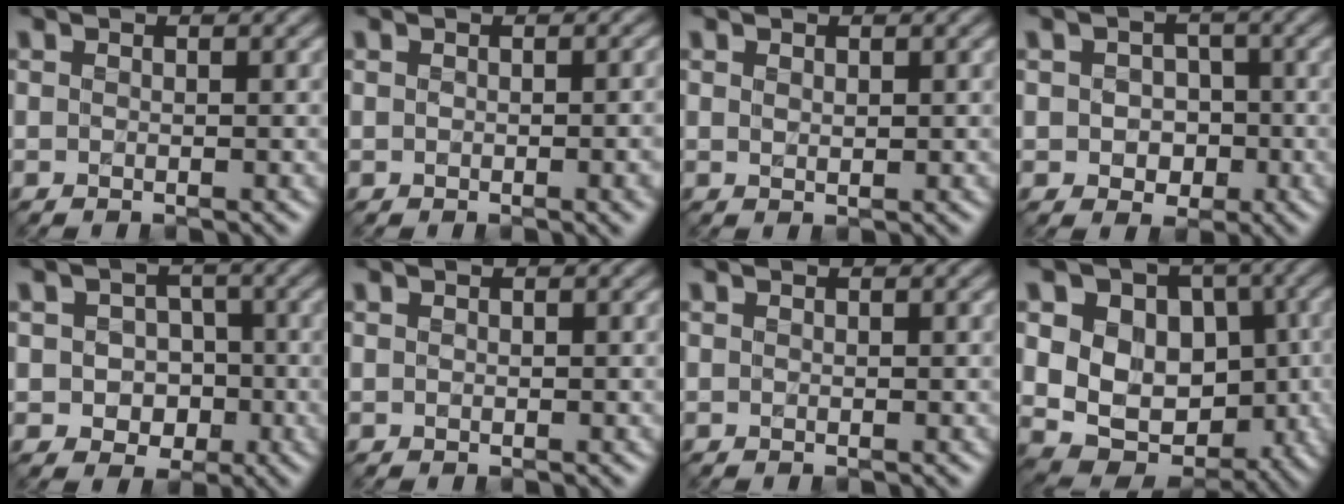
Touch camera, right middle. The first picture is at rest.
{"total": 2.7, "force": [-0.4, 1.2, 2.3], "torque": [-0.029, -0.008, -0.004]}
{"total": 0.7, "force": [0.3, 0.4, 0.5], "torque": [-0.010, -0.001, 0.008]}
{"total": 2.8, "force": [-0.4, 2.4, 1.4], "torque": [-0.014, -0.003, -0.011]}
{"total": 3.4, "force": [-0.6, 3.0, 1.6], "torque": [-0.010, -0.001, -0.014]}
{"total": 0.0}
{"total": 0.0}
{"total": 11.4, "force": [1.3, 8.9, 7.0], "torque": [-0.098, 0.028, 0.015]}